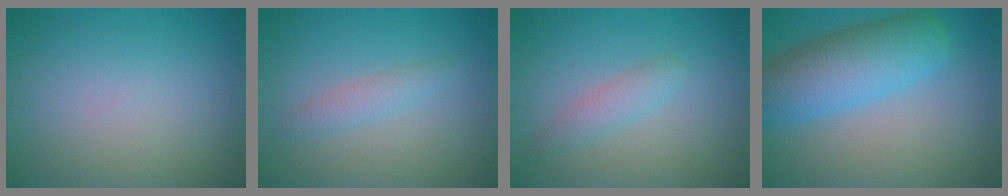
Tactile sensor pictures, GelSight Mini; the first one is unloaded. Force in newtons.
{"total": 1.5, "press": 1.5, "slide": 0.1}
{"total": 1.9, "press": 1.9, "slide": 0.0}
{"total": 7.9, "press": 7.9, "slide": 0.2}